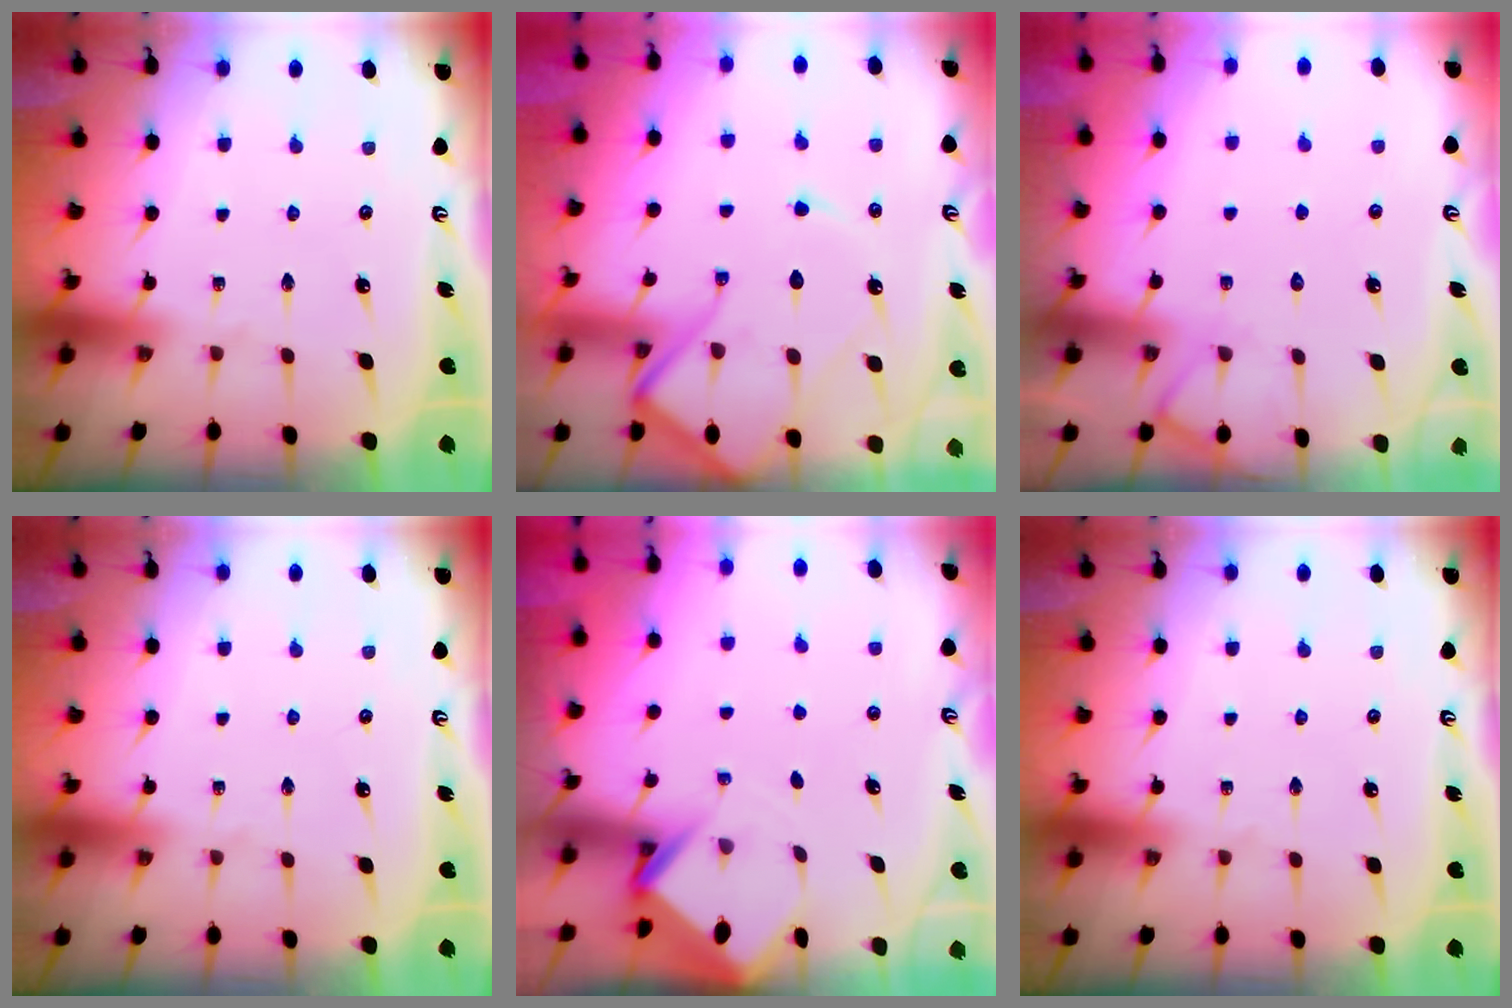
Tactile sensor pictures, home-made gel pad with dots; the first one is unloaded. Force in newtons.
{"total": 14.0, "press": 13.9, "slide": 1.6}
{"total": 5.6, "press": 5.6, "slide": 0.7}
{"total": 0.0}
{"total": 2.9, "press": 2.9, "slide": 0.2}
{"total": 0.0}